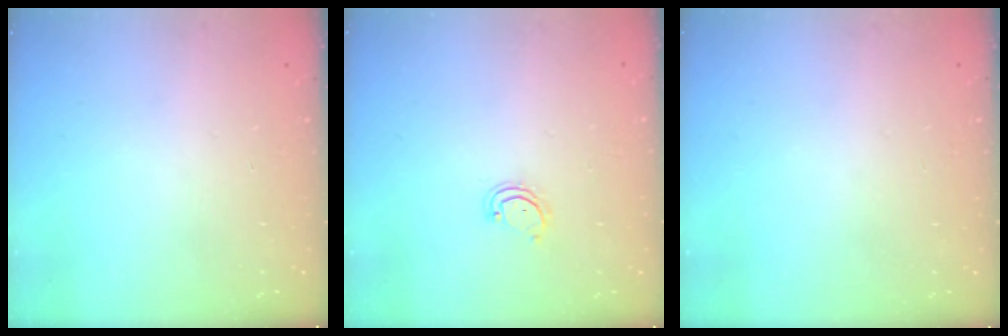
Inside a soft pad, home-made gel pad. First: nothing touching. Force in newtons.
{"total": 2.9, "press": 2.9, "slide": 0.3}
{"total": 0.0}